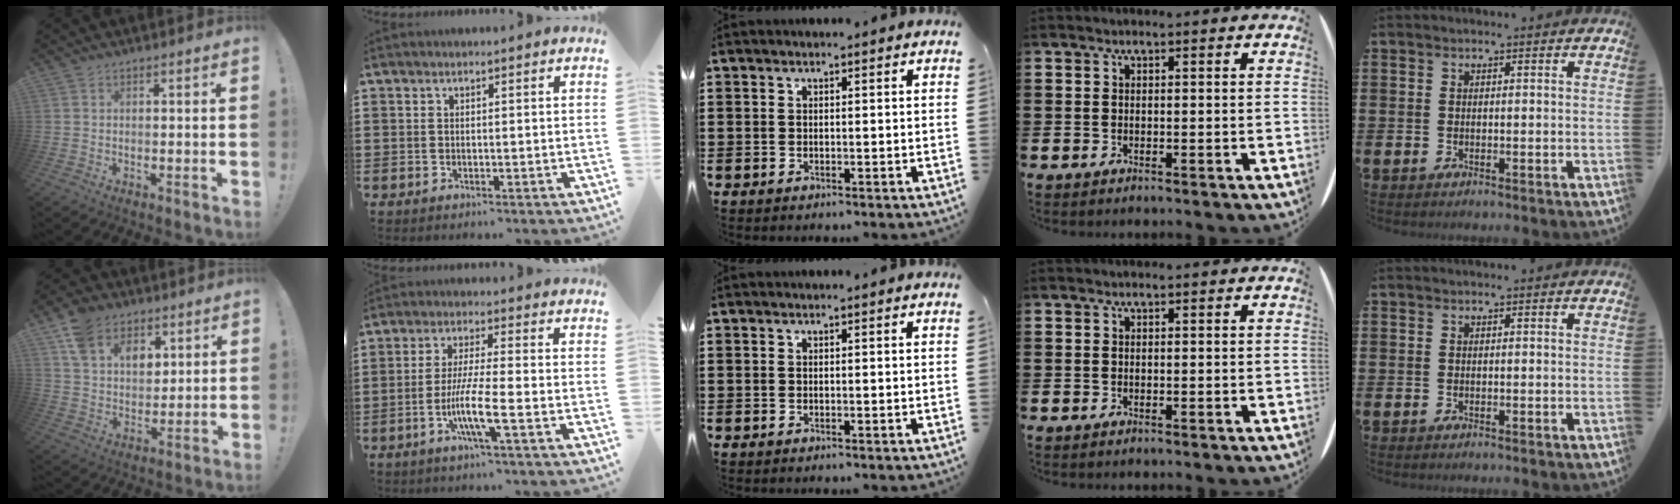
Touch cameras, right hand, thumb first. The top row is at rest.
{"thumb": {"total": 12.9, "force": [7.3, 8.9, 5.9], "torque": [-0.101, -0.033, 0.142]}, "index": {"total": 7.8, "force": [-3.0, 0.5, 7.2], "torque": [-0.154, -0.016, -0.063]}}